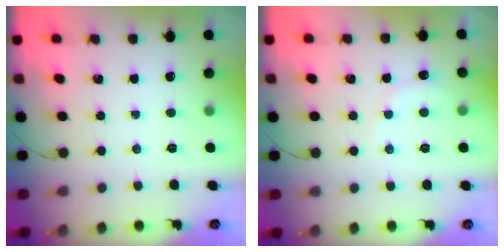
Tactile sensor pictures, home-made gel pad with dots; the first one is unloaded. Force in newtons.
{"total": 5.2, "press": 5.2, "slide": 0.8}